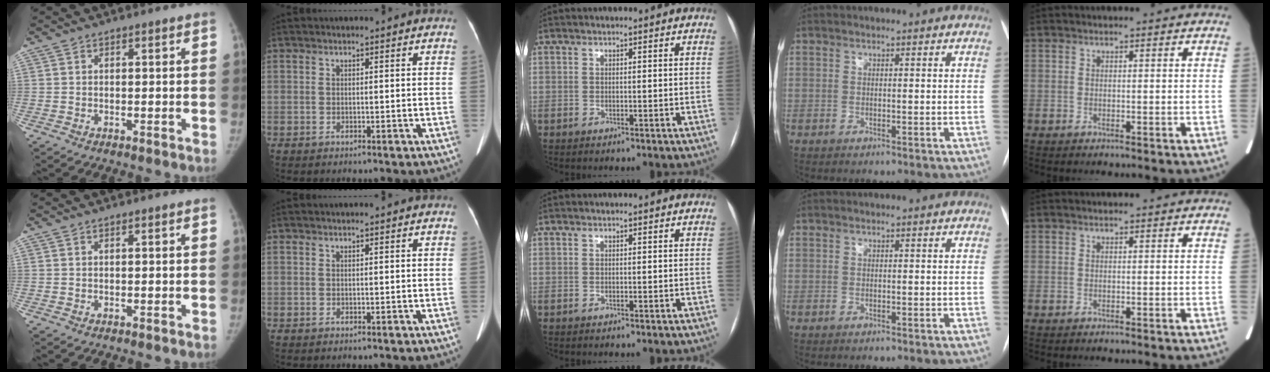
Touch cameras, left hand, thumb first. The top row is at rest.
{}